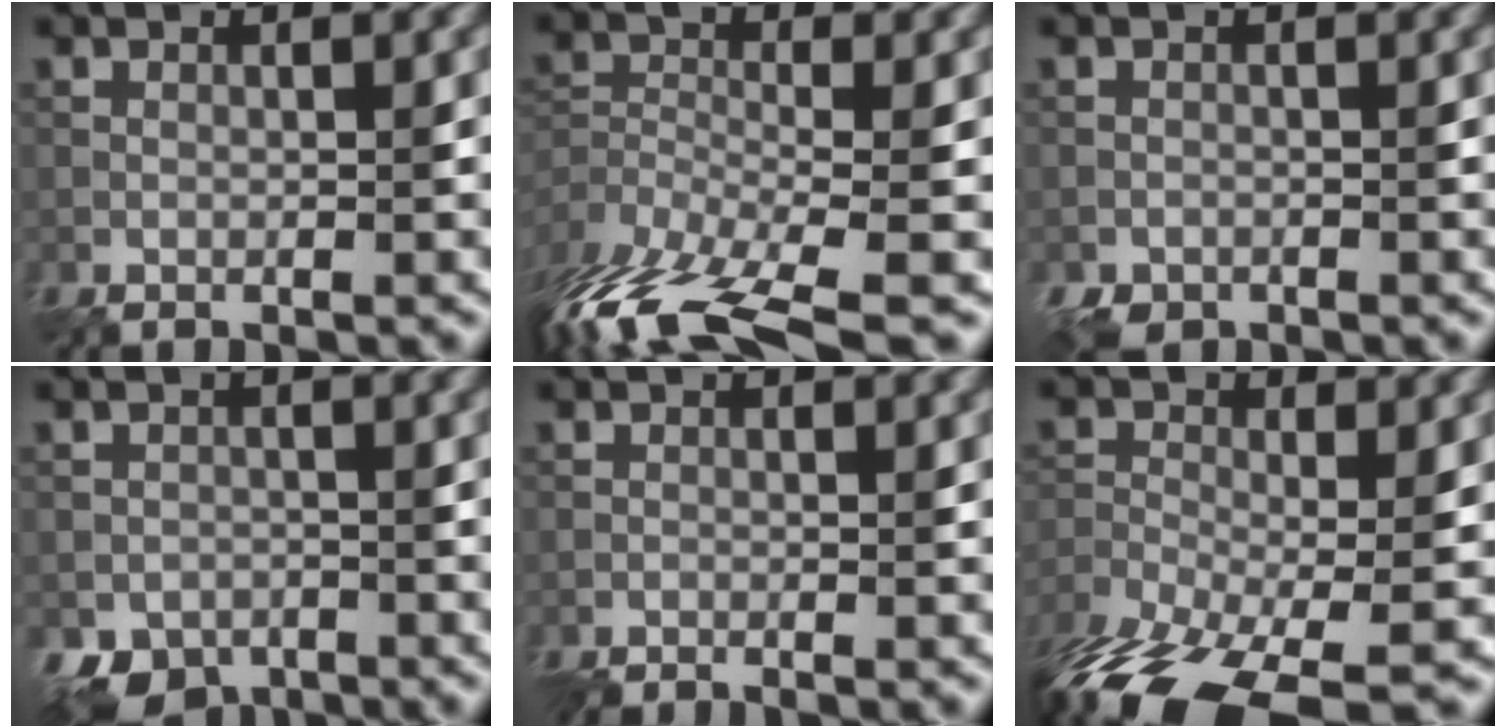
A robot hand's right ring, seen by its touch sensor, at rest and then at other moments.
{"total": 11.4, "force": [-9.0, 3.3, 6.2], "torque": [-0.146, -0.009, -0.144]}
{"total": 2.1, "force": [-1.7, 1.2, 0.5], "torque": [-0.007, -0.006, -0.030]}
{"total": 3.7, "force": [-2.8, 2.4, 0.7], "torque": [-0.009, -0.012, -0.047]}
{"total": 1.4, "force": [-1.3, 0.1, 0.6], "torque": [-0.015, -0.001, -0.025]}
{"total": 12.1, "force": [-8.7, 3.9, 7.5], "torque": [-0.159, -0.029, -0.144]}